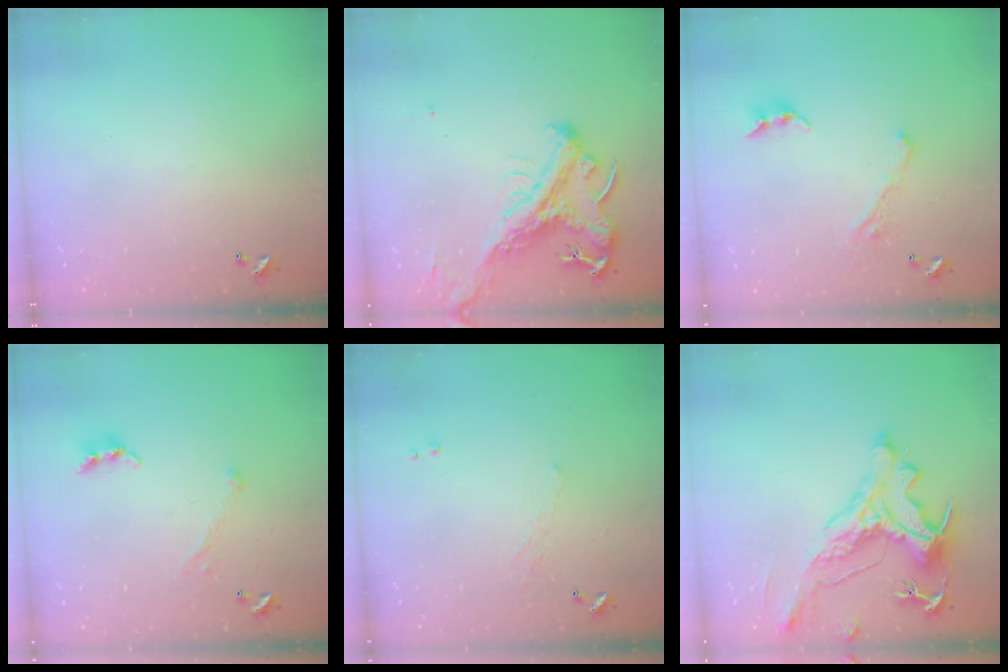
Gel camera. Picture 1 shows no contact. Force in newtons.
{"total": 2.6, "press": 2.2, "slide": 1.4}
{"total": 3.7, "press": 3.6, "slide": 0.7}
{"total": 0.8, "press": 0.7, "slide": 0.4}
{"total": 0.7, "press": 0.0, "slide": 0.7}
{"total": 2.9, "press": 2.6, "slide": 1.5}